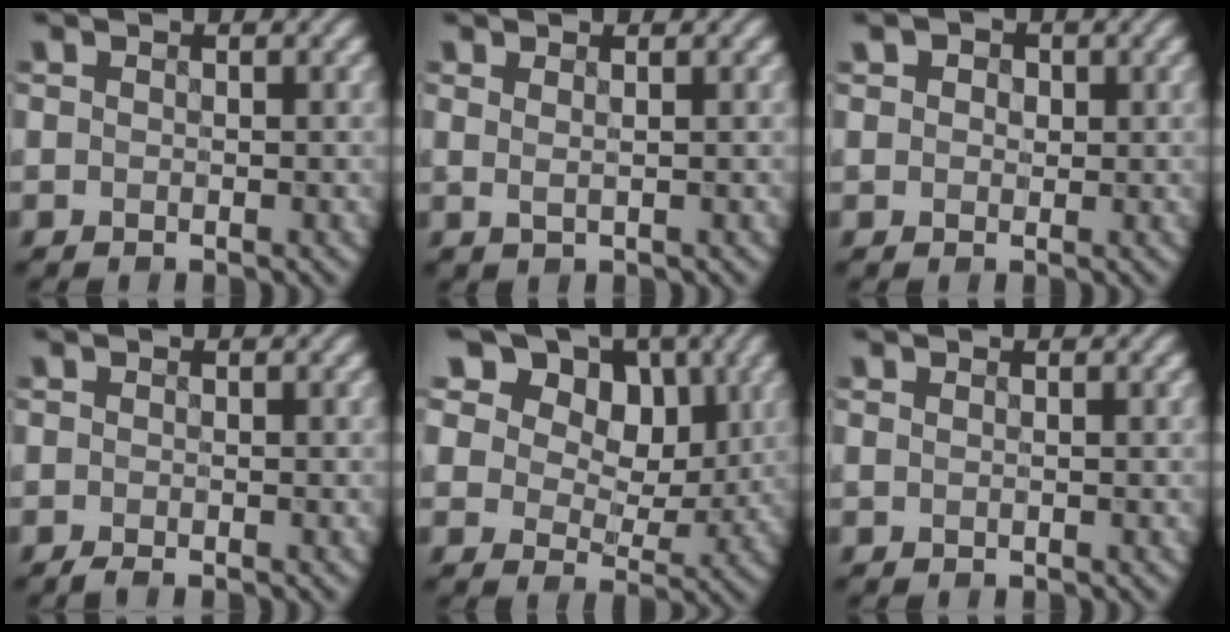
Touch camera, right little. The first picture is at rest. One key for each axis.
{"total": 1.3, "fx": 0.8, "fy": 0.3, "fz": 0.9, "tx": -0.017, "ty": -0.002, "tz": 0.009}
{"total": 2.8, "fx": 1.5, "fy": 1.9, "fz": 1.4, "tx": -0.029, "ty": 0.013, "tz": 0.008}
{"total": 0.8, "fx": -0.6, "fy": 0.0, "fz": 0.5, "tx": -0.012, "ty": -0.003, "tz": -0.016}
{"total": 16.0, "fx": 9.0, "fy": 10.5, "fz": 8.0, "tx": -0.170, "ty": 0.036, "tz": 0.155}
{"total": 0.0}